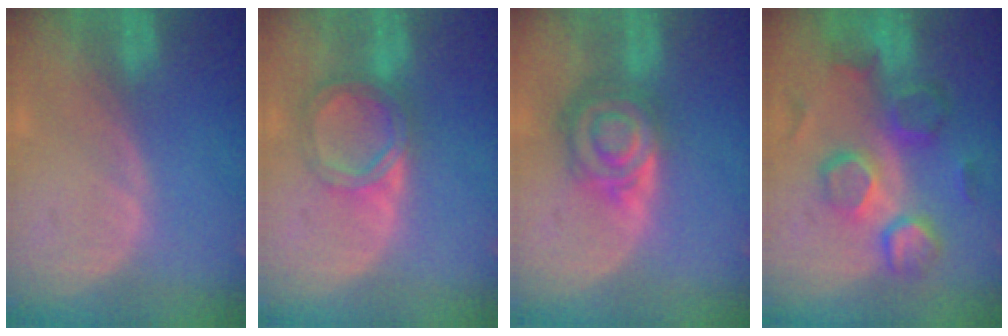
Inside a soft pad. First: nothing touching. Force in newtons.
{"total": 6.1, "press": 5.4, "slide": 3.0}
{"total": 8.0, "press": 7.1, "slide": 3.7}
{"total": 10.5, "press": 9.2, "slide": 5.1}